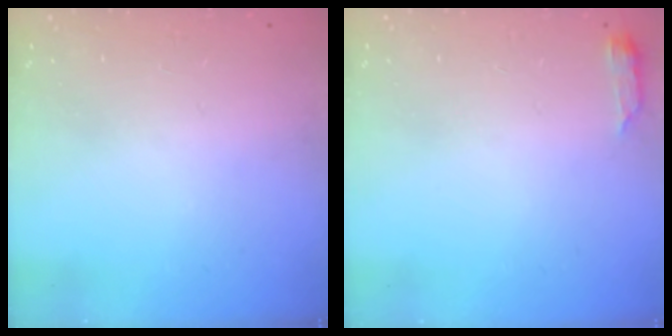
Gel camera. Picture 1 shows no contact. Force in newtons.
{"total": 3.4, "press": 3.3, "slide": 0.5}